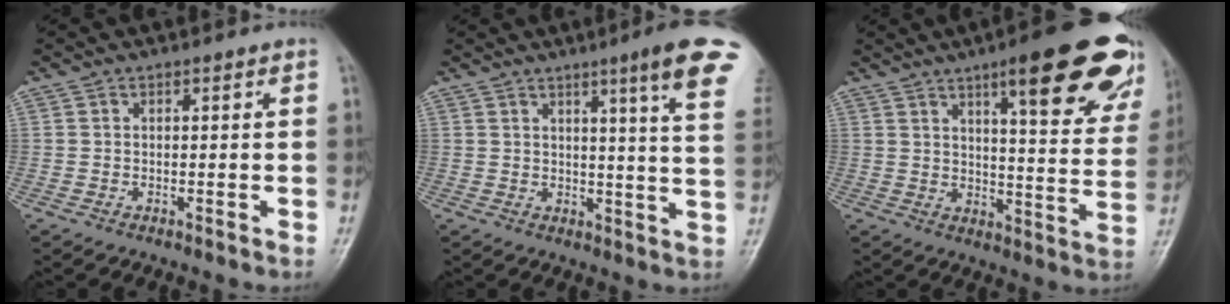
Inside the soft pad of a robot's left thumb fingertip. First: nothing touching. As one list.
[{"total": 12.9, "force": [7.5, 0.3, 10.5], "torque": [-0.127, -0.035, 0.082]}, {"total": 22.5, "force": [13.0, 5.2, 17.5], "torque": [-0.196, -0.047, 0.166]}]